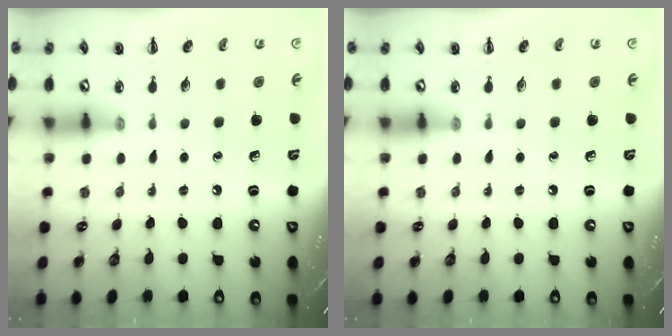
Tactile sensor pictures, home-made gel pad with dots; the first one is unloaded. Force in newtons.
{"total": 0.0}